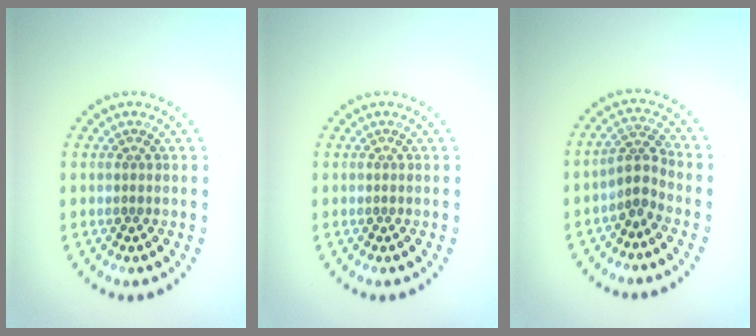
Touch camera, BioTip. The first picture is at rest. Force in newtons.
{"total": 0.0}
{"total": 2.3, "press": 1.6, "slide": 1.6}